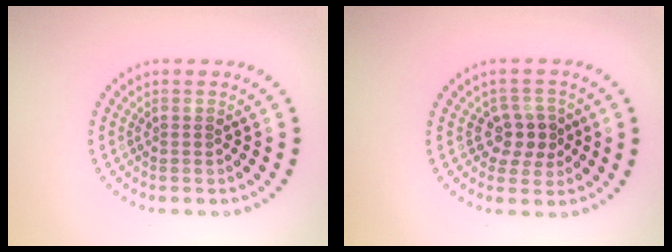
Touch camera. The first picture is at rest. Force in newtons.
{"total": 2.7, "press": 2.5, "slide": 1.0}